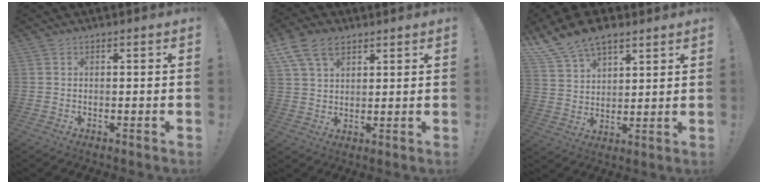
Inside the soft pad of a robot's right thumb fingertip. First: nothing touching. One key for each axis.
{"total": 9.8, "fx": 5.7, "fy": 6.1, "fz": 5.2, "tx": -0.094, "ty": -0.012, "tz": 0.113}
{"total": 11.5, "fx": 8.9, "fy": 5.8, "fz": 4.5, "tx": -0.096, "ty": -0.048, "tz": 0.173}